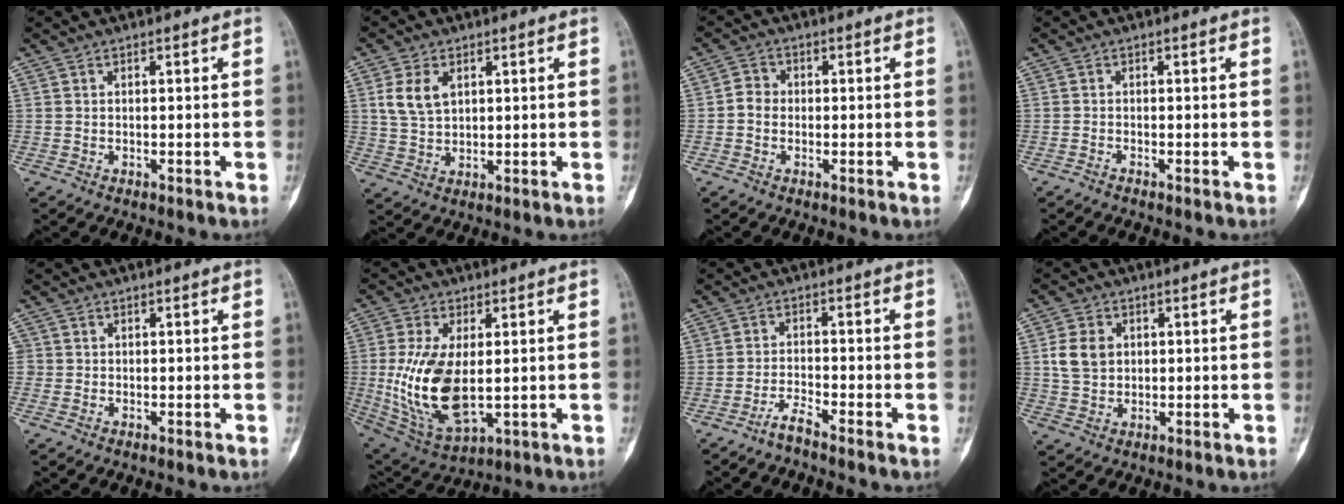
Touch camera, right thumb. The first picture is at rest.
{"total": 6.1, "force": [2.1, 3.8, 4.2], "torque": [-0.077, -0.002, 0.048]}
{"total": 2.9, "force": [-0.5, 2.5, 1.2], "torque": [-0.009, 0.009, -0.017]}
{"total": 0.5, "force": [-0.5, -0.1, 0.2], "torque": [-0.008, -0.001, -0.013]}
{"total": 1.2, "force": [-0.1, 1.2, 0.1], "torque": [0.008, 0.005, -0.004]}
{"total": 15.3, "force": [-0.2, 7.7, 13.2], "torque": [-0.266, -0.013, 0.016]}
{"total": 2.8, "force": [-2.5, -0.3, 1.2], "torque": [-0.033, 0.008, -0.054]}
{"total": 6.0, "force": [1.2, 4.7, 3.5], "torque": [-0.058, 0.000, 0.023]}